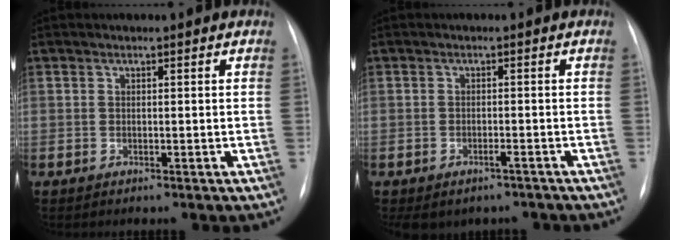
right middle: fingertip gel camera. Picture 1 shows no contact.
{"total": 5.0, "force": [-4.0, 2.4, 1.7], "torque": [-0.026, 0.013, -0.049]}